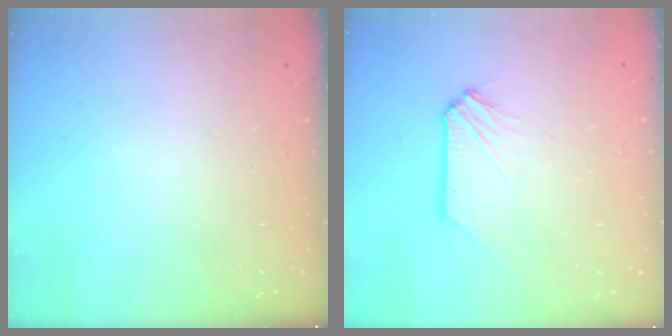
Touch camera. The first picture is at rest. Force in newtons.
{"total": 0.0}